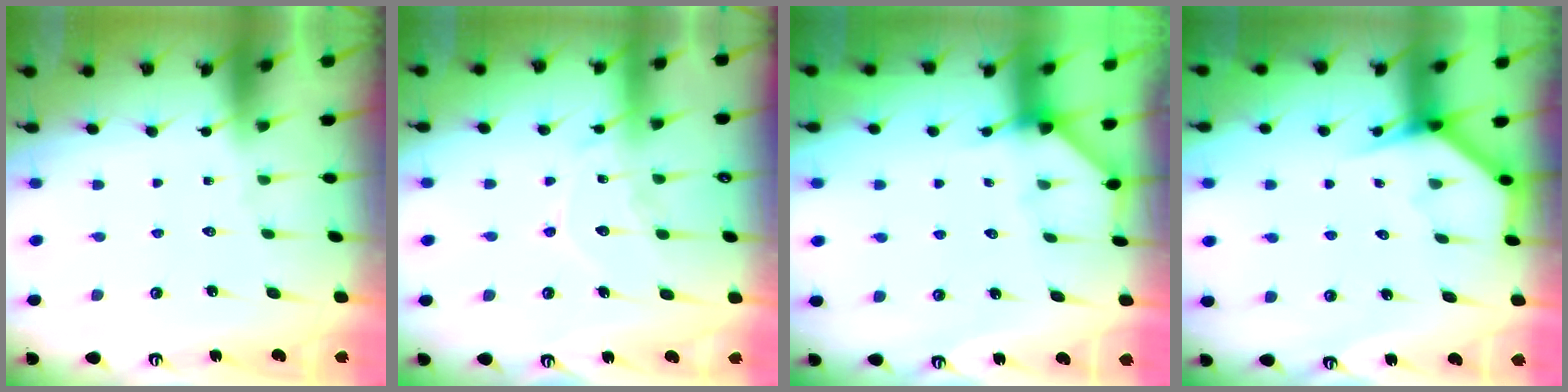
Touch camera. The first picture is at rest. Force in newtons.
{"total": 11.1, "press": 11.1, "slide": 1.0}
{"total": 2.5, "press": 2.5, "slide": 0.4}
{"total": 3.8, "press": 3.8, "slide": 0.2}